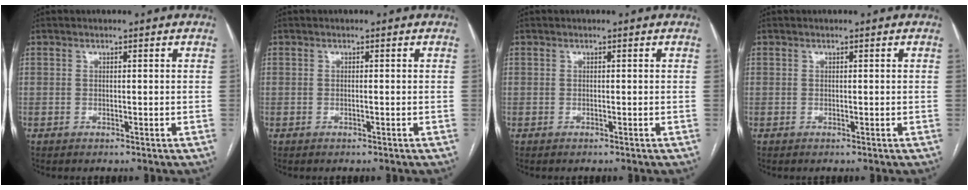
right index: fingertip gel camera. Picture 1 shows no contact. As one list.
[{"total": 0.0}, {"total": 0.0}, {"total": 0.0}]